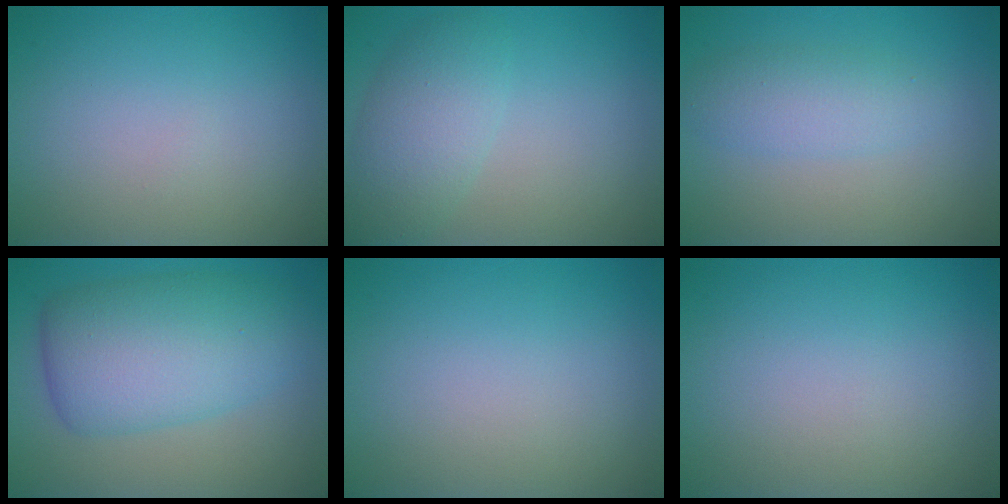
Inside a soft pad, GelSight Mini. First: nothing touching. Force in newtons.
{"total": 3.0, "press": 3.0, "slide": 0.3}
{"total": 2.8, "press": 2.8, "slide": 0.1}
{"total": 8.2, "press": 8.2, "slide": 0.2}
{"total": 0.0}
{"total": 0.0}